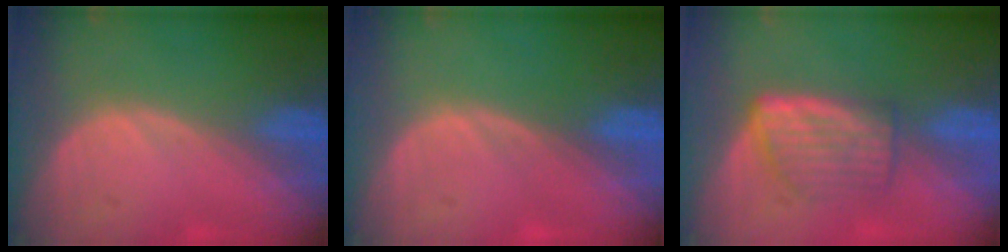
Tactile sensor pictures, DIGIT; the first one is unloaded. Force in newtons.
{"total": 0.0}
{"total": 6.1, "press": 5.4, "slide": 2.7}